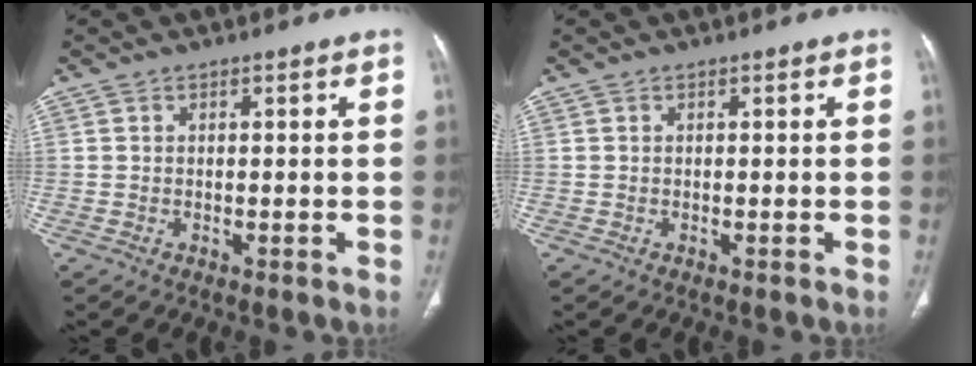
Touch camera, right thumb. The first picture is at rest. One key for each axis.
{"total": 0.0}